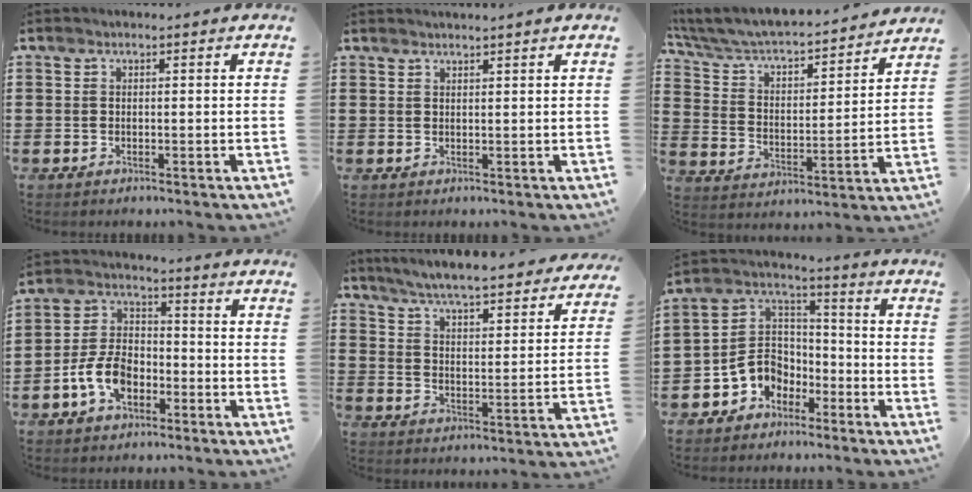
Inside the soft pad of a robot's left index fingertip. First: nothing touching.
{"total": 1.3, "force": [1.2, -0.3, 0.3], "torque": [-0.007, -0.003, 0.023]}
{"total": 5.0, "force": [4.7, 0.9, 1.6], "torque": [-0.056, -0.045, 0.072]}
{"total": 7.6, "force": [-3.3, 4.6, 5.0], "torque": [-0.126, 0.007, -0.071]}
{"total": 5.8, "force": [5.5, -0.5, 1.6], "torque": [-0.057, -0.045, 0.092]}
{"total": 6.4, "force": [-3.2, 5.3, 1.8], "torque": [-0.062, 0.007, -0.067]}